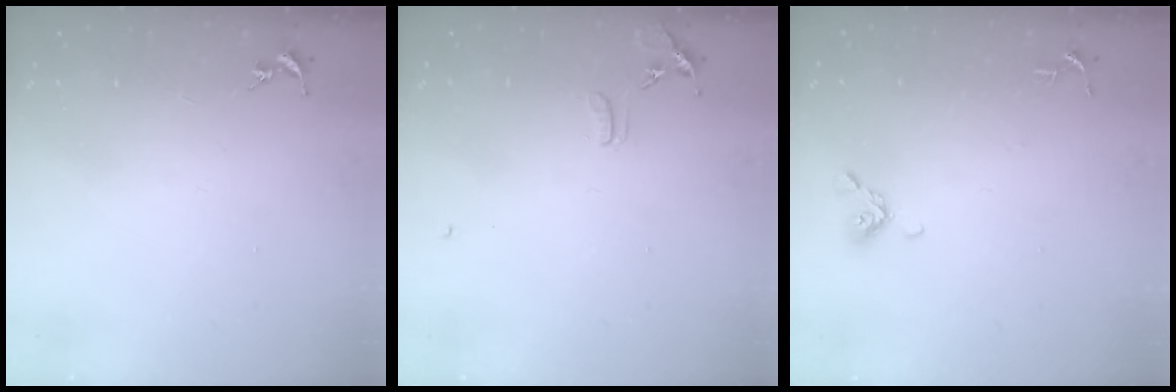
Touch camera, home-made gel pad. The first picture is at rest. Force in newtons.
{"total": 8.3, "press": 8.3, "slide": 0.7}
{"total": 7.2, "press": 6.8, "slide": 2.4}